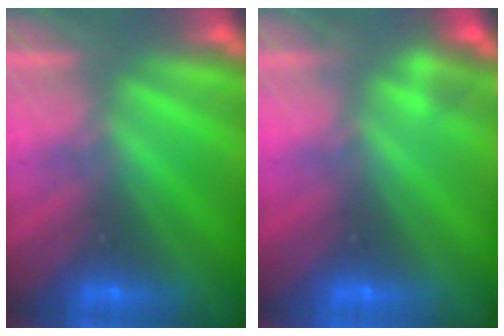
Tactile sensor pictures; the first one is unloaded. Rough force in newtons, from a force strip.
{"total": 2.2}